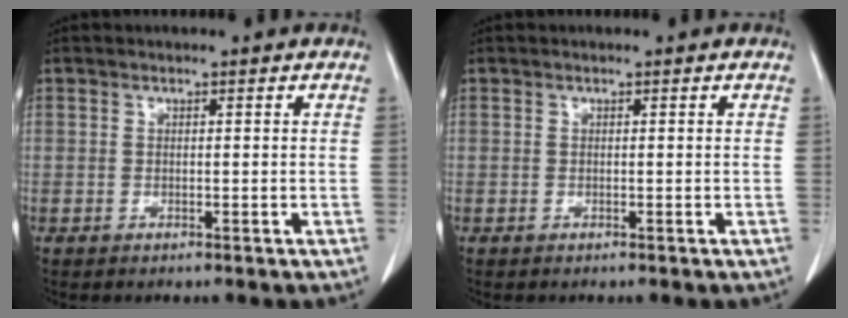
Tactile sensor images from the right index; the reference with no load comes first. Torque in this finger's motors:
{"motor_torque": [0.00, 0.00, 0.00, 0.00]}